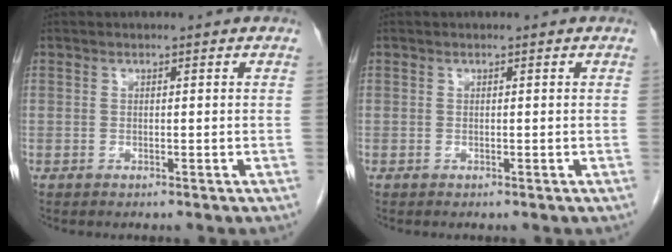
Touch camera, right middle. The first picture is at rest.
{"total": 0.0}